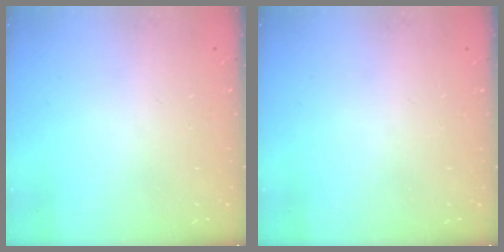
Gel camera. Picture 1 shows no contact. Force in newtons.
{"total": 0.0}